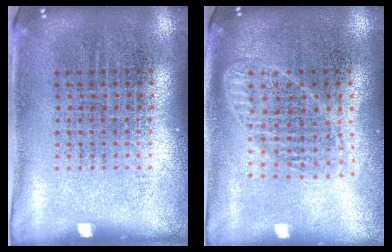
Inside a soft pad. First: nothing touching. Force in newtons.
{"total": 1.8, "press": 1.6, "slide": 0.9}